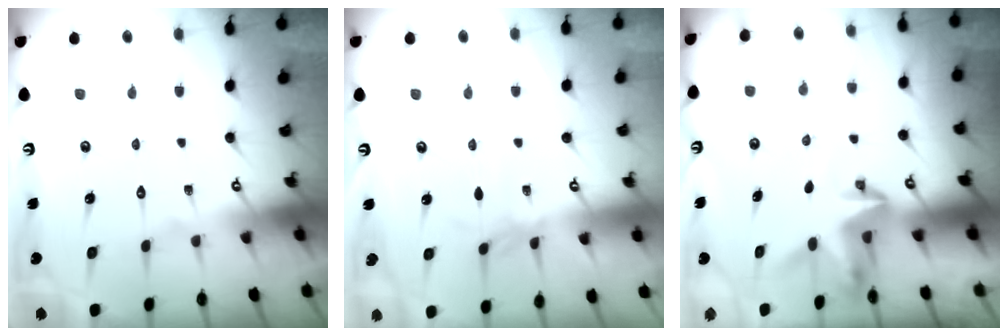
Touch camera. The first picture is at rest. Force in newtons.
{"total": 2.1, "press": 2.1, "slide": 0.5}
{"total": 3.6, "press": 3.6, "slide": 0.3}